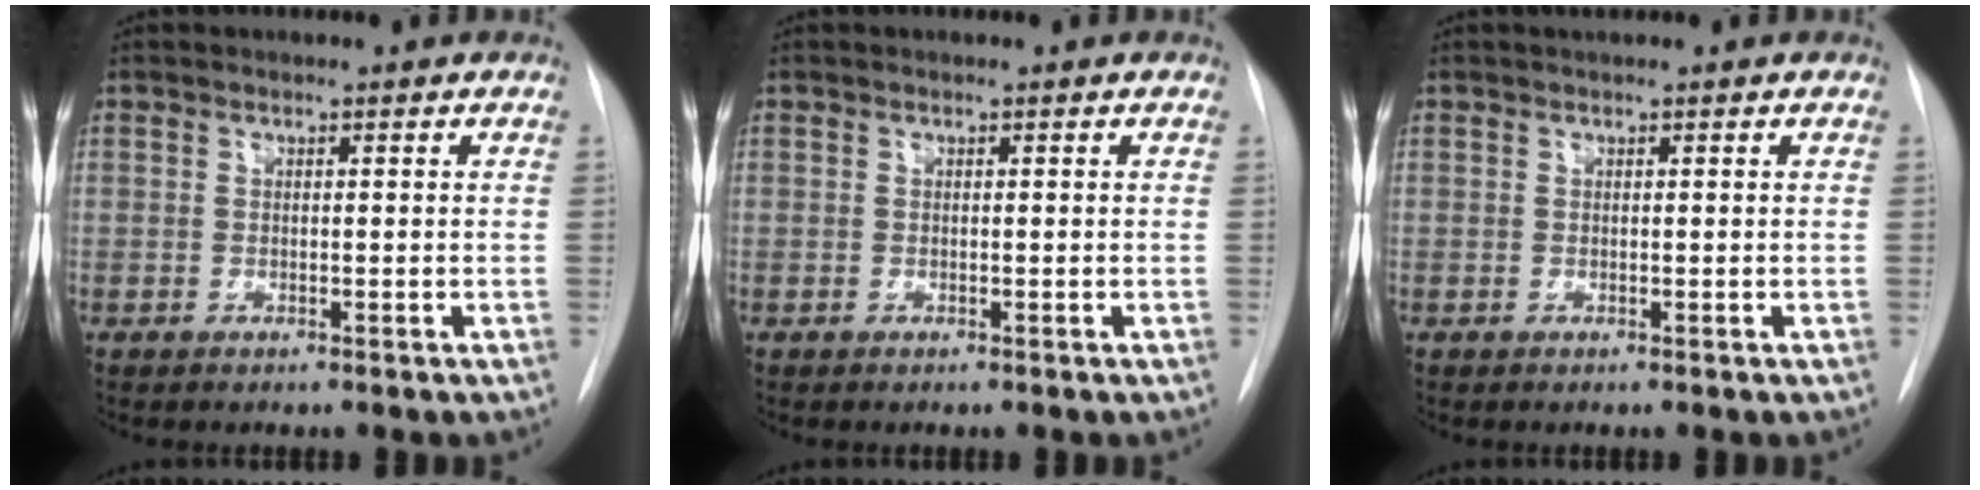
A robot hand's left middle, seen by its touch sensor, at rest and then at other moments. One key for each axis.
{"total": 0.0}
{"total": 0.9, "fx": 0.8, "fy": 0.0, "fz": 0.4, "tx": -0.006, "ty": 0.016, "tz": 0.014}